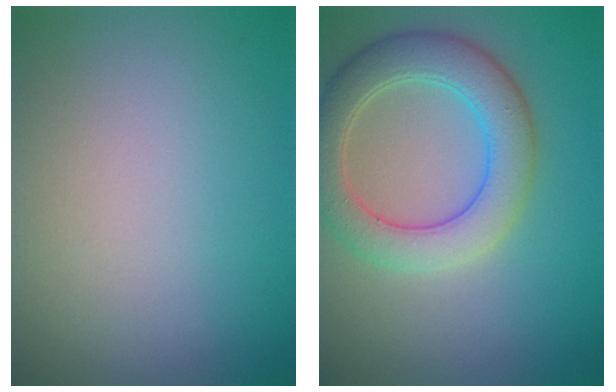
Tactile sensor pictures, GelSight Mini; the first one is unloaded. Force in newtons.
{"total": 5.7, "press": 5.7, "slide": 0.4}